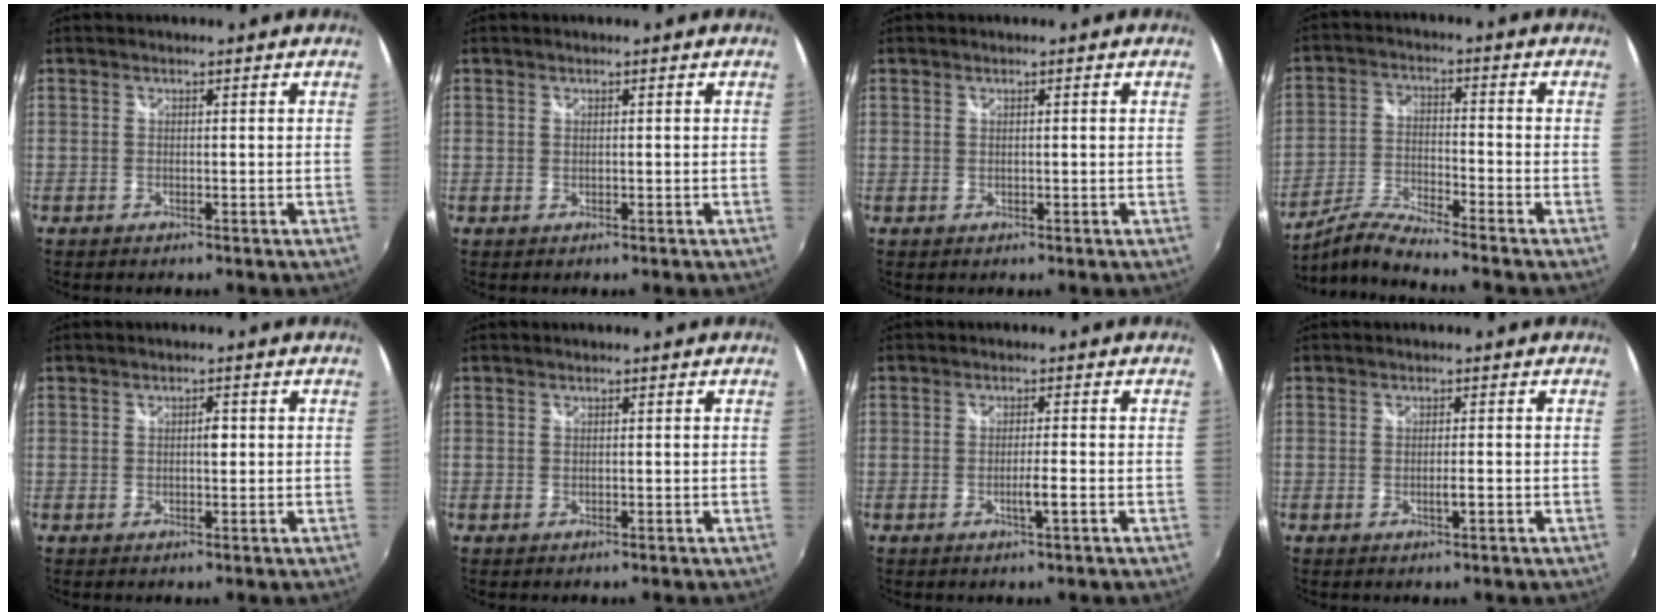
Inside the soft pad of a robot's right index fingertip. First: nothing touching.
{"total": 0.0}
{"total": 0.7, "force": [0.3, -0.1, 0.6], "torque": [-0.011, 0.002, 0.005]}
{"total": 8.4, "force": [-7.6, -1.2, 3.4], "torque": [-0.078, -0.003, -0.150]}
{"total": 1.8, "force": [0.3, 0.8, 1.5], "torque": [-0.022, 0.002, 0.004]}
{"total": 0.0}
{"total": 2.7, "force": [-1.0, -0.4, 2.5], "torque": [-0.041, -0.006, -0.018]}
{"total": 1.7, "force": [-0.5, 0.1, 1.6], "torque": [-0.027, -0.003, -0.009]}